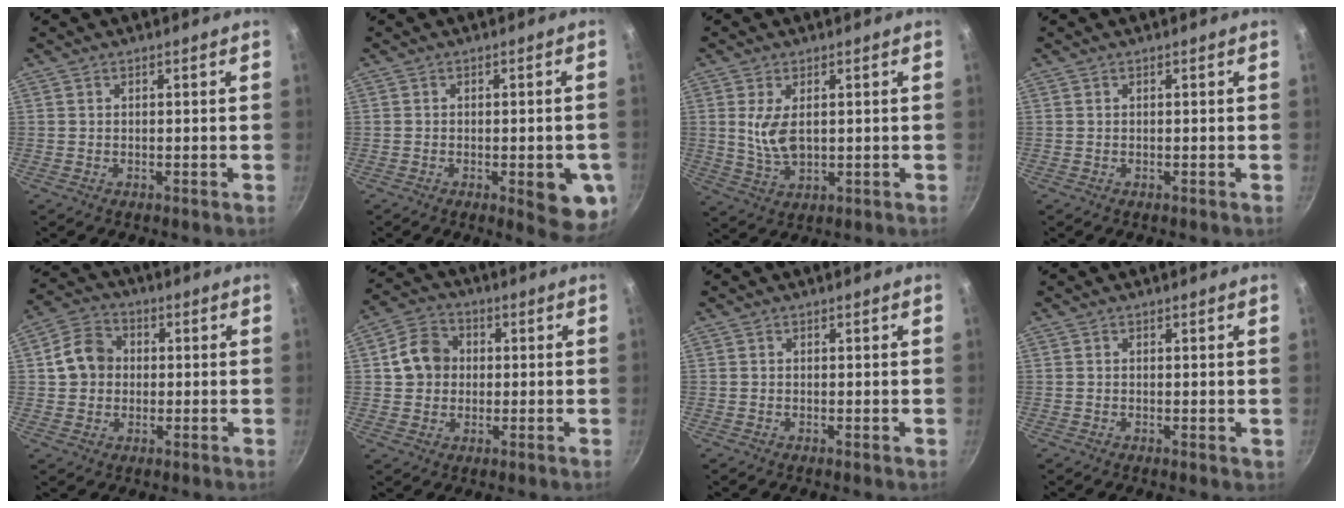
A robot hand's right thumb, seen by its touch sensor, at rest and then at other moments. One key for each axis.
{"total": 9.2, "fx": -2.6, "fy": 3.2, "fz": 8.2, "tx": -0.072, "ty": 0.004, "tz": -0.028}
{"total": 6.3, "fx": 1.1, "fy": 3.3, "fz": 5.2, "tx": -0.096, "ty": -0.014, "tz": 0.027}
{"total": 0.0}
{"total": 8.1, "fx": 0.6, "fy": 6.9, "fz": 4.1, "tx": -0.046, "ty": 0.016, "tz": -0.003}
{"total": 8.1, "fx": 0.9, "fy": 7.0, "fz": 4.0, "tx": -0.041, "ty": 0.015, "tz": 0.002}
{"total": 0.0}
{"total": 0.7, "fx": 0.1, "fy": 0.4, "fz": 0.6, "tx": -0.005, "ty": -0.002, "tz": 0.000}